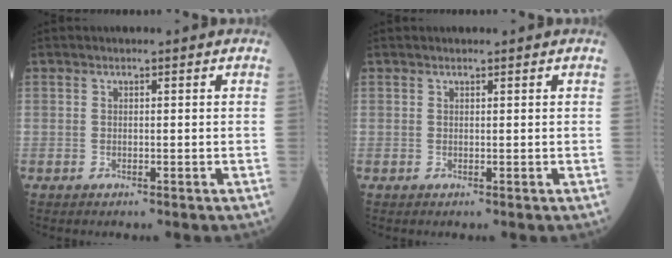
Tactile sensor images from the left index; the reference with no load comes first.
{"total": 0.9, "force": [0.8, 0.1, 0.3], "torque": [-0.002, 0.009, 0.015]}